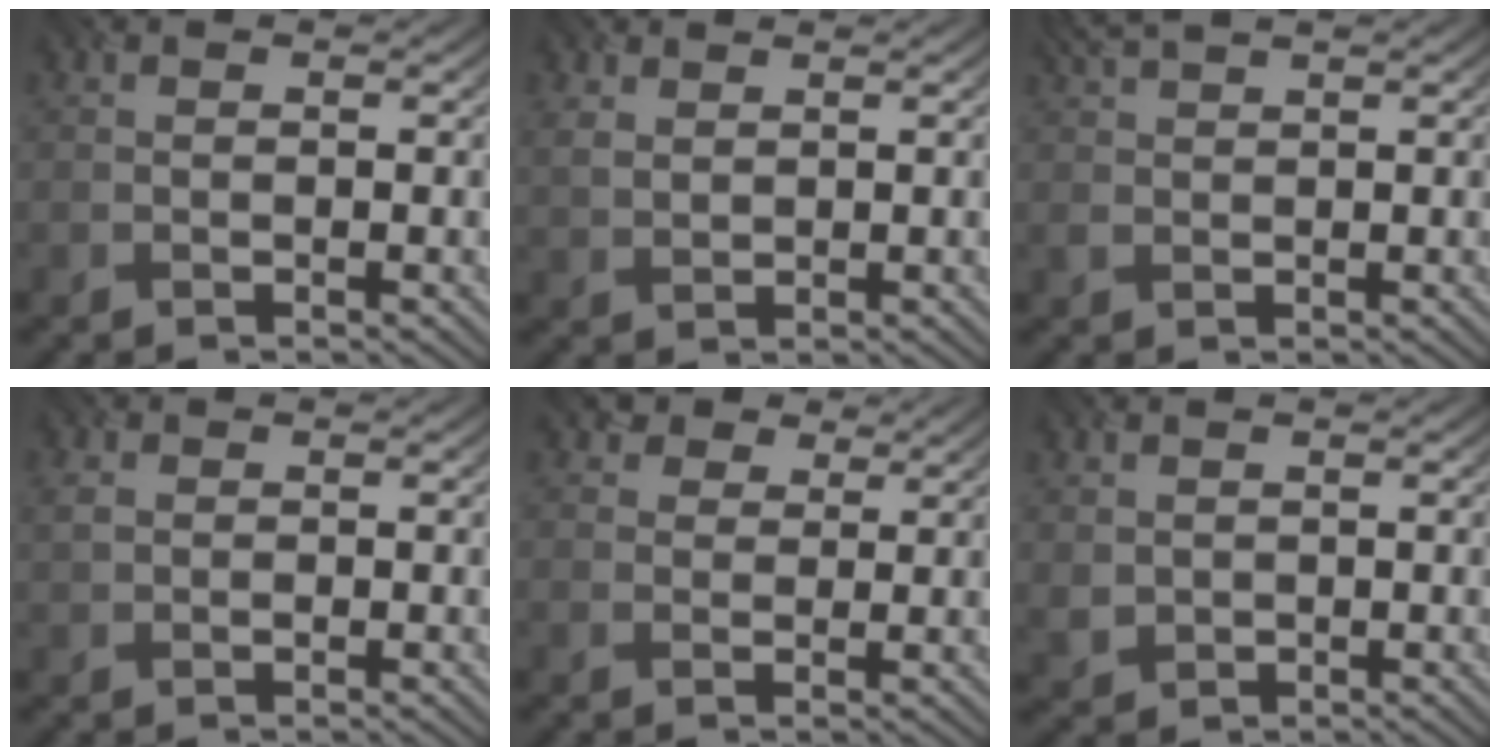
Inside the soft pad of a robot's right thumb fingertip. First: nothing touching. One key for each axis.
{"total": 2.0, "fx": 1.7, "fy": 0.8, "fz": 0.5, "tx": -0.028, "ty": -0.003, "tz": 0.035}
{"total": 2.8, "fx": 2.2, "fy": 0.5, "fz": 1.6, "tx": -0.053, "ty": 0.010, "tz": 0.047}
{"total": 1.4, "fx": 0.9, "fy": 1.0, "fz": 0.5, "tx": -0.025, "ty": 0.000, "tz": 0.015}
{"total": 3.8, "fx": 2.8, "fy": 2.4, "fz": 1.0, "tx": -0.028, "ty": -0.010, "tz": 0.048}
{"total": 1.5, "fx": 1.1, "fy": 1.0, "fz": 0.2, "tx": -0.019, "ty": -0.007, "tz": 0.024}